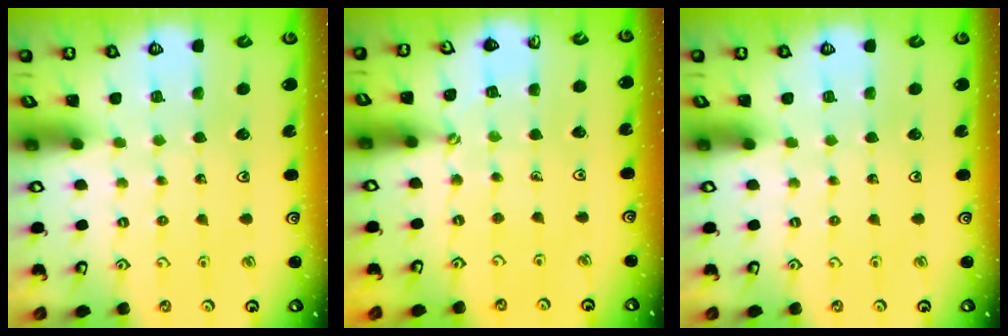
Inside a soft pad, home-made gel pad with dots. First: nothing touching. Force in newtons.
{"total": 2.7, "press": 2.7, "slide": 0.4}
{"total": 0.0}